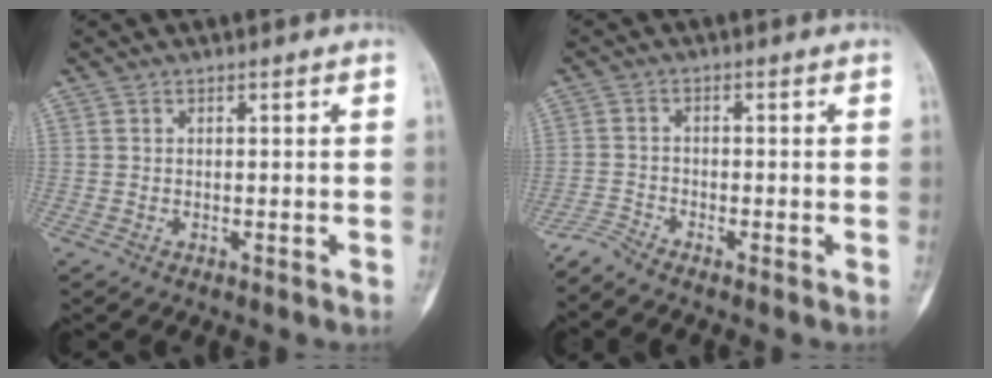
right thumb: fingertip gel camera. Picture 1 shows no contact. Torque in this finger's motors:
{"motor_torque": [0.34, -0.62, 0.27, -0.21, -0.04]}